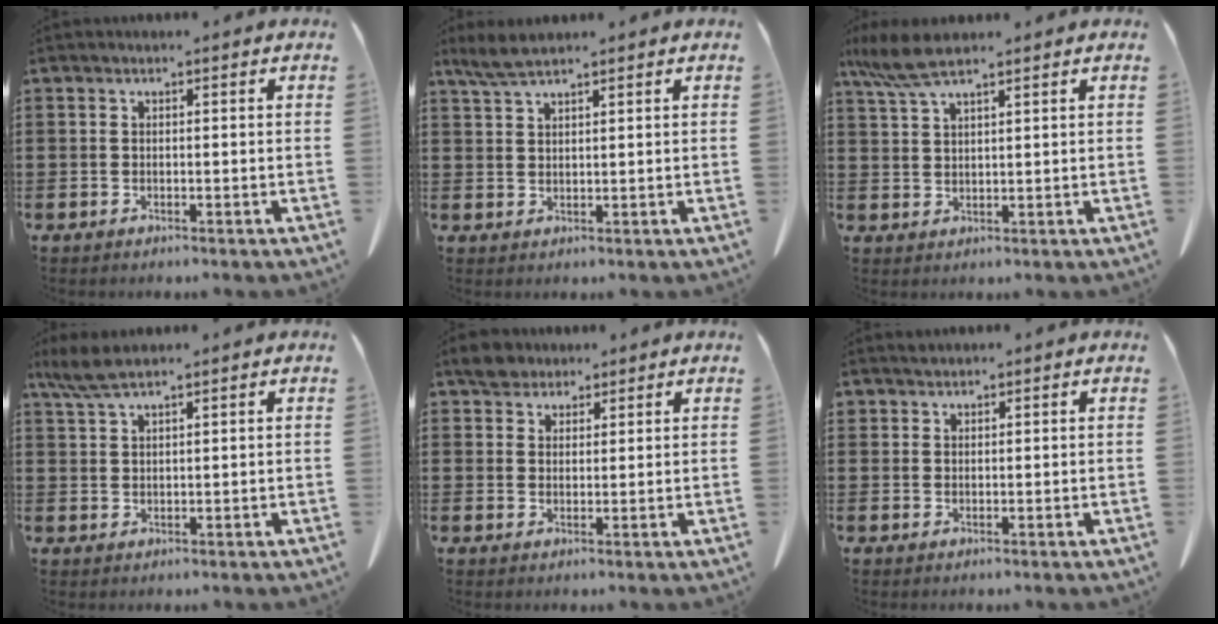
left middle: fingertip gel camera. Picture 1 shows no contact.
{"total": 3.2, "force": [2.5, 0.4, 2.0], "torque": [-0.046, 0.001, 0.048]}
{"total": 5.9, "force": [4.2, 1.0, 3.9], "torque": [-0.093, -0.005, 0.077]}
{"total": 4.1, "force": [3.1, 0.5, 2.7], "torque": [-0.060, -0.001, 0.058]}
{"total": 3.6, "force": [3.1, 1.6, 0.8], "torque": [-0.019, 0.001, 0.060]}
{"total": 0.9, "force": [0.9, 0.2, 0.0], "torque": [-0.002, -0.001, 0.019]}